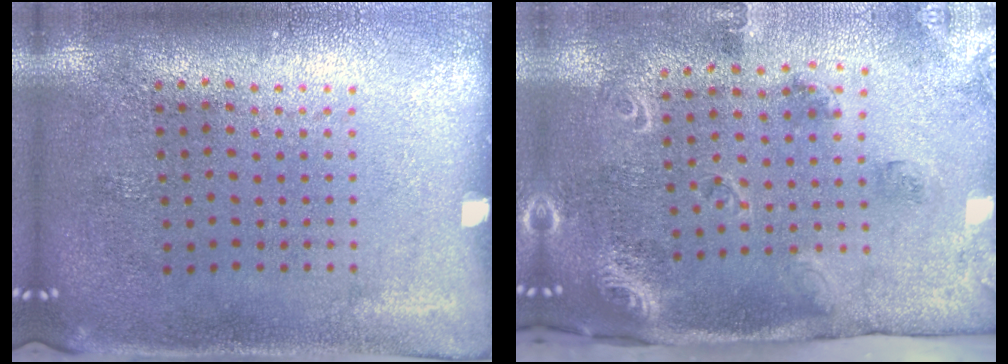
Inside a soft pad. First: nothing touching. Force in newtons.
{"total": 1.9, "press": 1.8, "slide": 0.6}